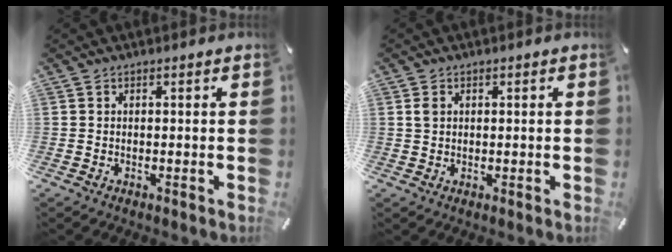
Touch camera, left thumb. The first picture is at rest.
{"total": 1.5, "force": [0.6, 1.2, 0.6], "torque": [-0.005, 0.002, 0.008]}